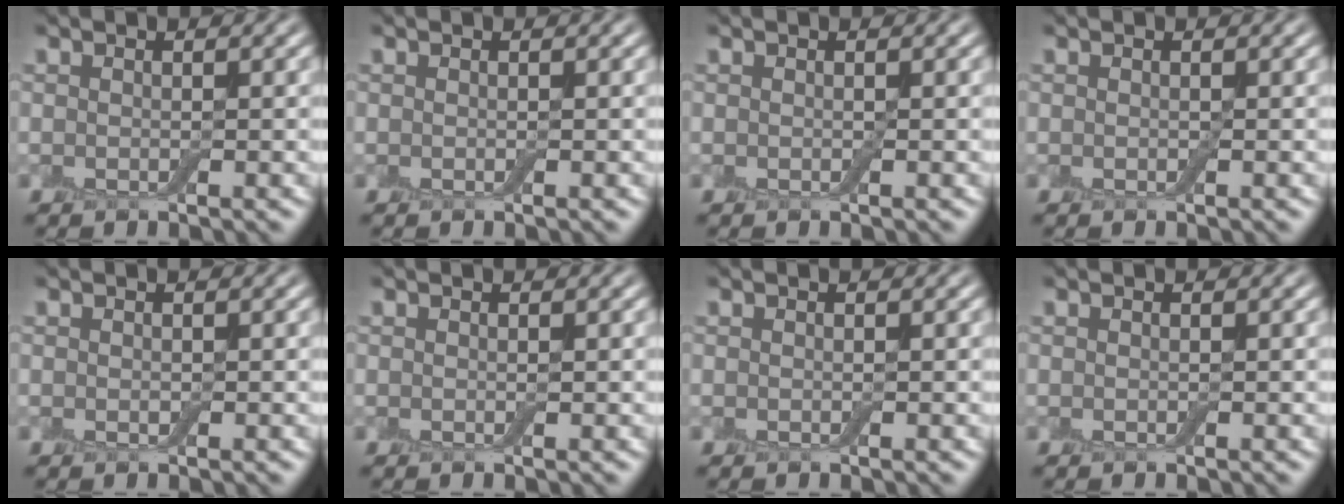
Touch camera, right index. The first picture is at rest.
{"total": 0.0}
{"total": 0.0}
{"total": 0.0}
{"total": 0.0}
{"total": 0.0}
{"total": 0.0}
{"total": 0.0}